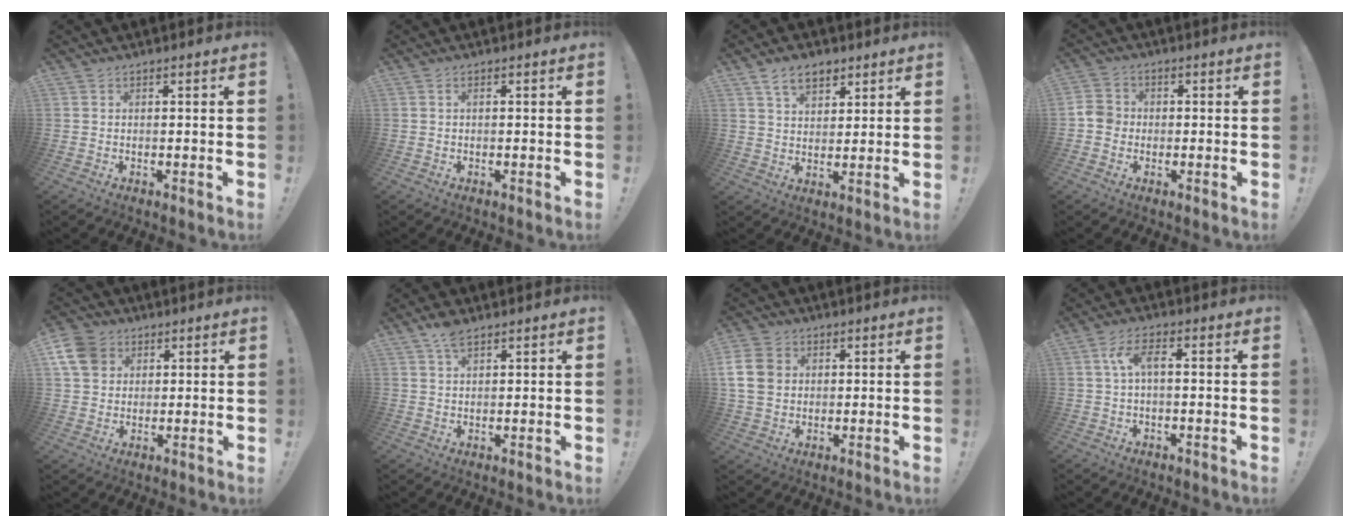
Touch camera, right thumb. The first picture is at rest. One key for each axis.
{"total": 0.5, "fx": 0.0, "fy": 0.2, "fz": 0.5, "tx": -0.012, "ty": 0.002, "tz": 0.000}
{"total": 8.1, "fx": 5.0, "fy": 4.7, "fz": 4.3, "tx": -0.069, "ty": -0.014, "tz": 0.094}
{"total": 5.3, "fx": -1.4, "fy": 4.7, "fz": 1.9, "tx": -0.042, "ty": 0.022, "tz": -0.023}
{"total": 10.1, "fx": 3.8, "fy": 8.3, "fz": 4.4, "tx": -0.084, "ty": -0.017, "tz": 0.077}
{"total": 4.7, "fx": 3.0, "fy": 1.9, "fz": 3.1, "tx": -0.052, "ty": -0.011, "tz": 0.053}
{"total": 11.6, "fx": 2.0, "fy": 9.5, "fz": 6.4, "tx": -0.125, "ty": 0.000, "tz": 0.044}
{"total": 6.2, "fx": 0.6, "fy": 2.0, "fz": 5.9, "tx": -0.123, "ty": 0.005, "tz": 0.006}